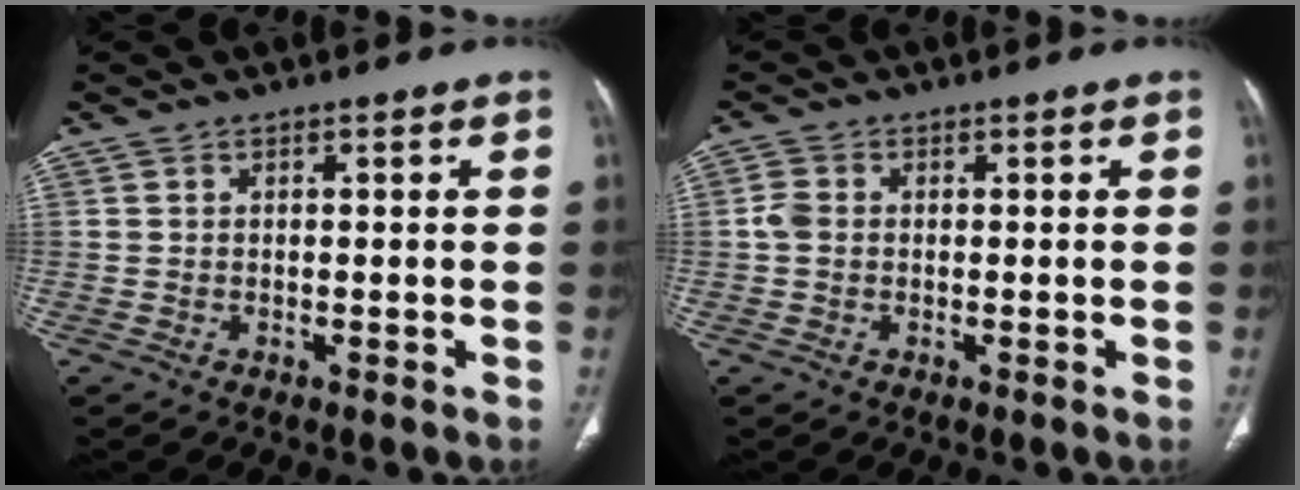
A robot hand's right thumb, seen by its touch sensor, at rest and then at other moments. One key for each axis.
{"total": 2.3, "fx": -0.1, "fy": 1.8, "fz": 1.5, "tx": -0.034, "ty": 0.004, "tz": -0.008}